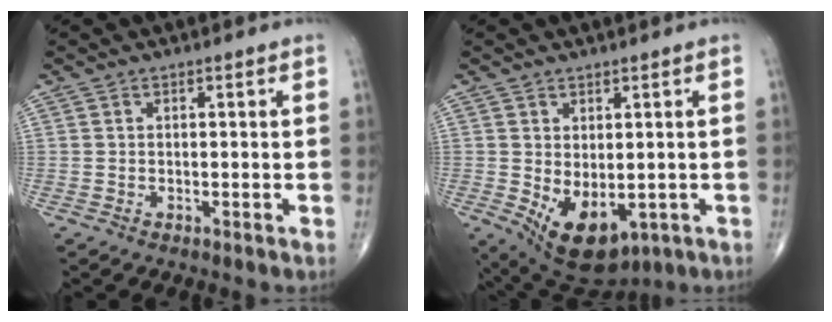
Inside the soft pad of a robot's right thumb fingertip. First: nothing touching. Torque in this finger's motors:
{"motor_torque": [-0.27, 0.52, 0.39, 0.35, 0.17]}